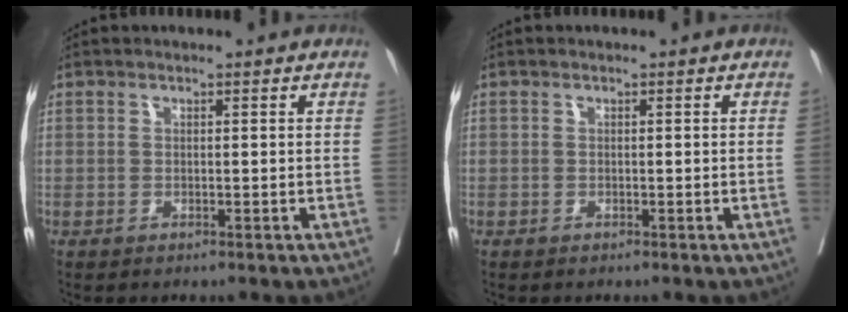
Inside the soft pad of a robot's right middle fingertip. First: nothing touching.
{"total": 0.0}